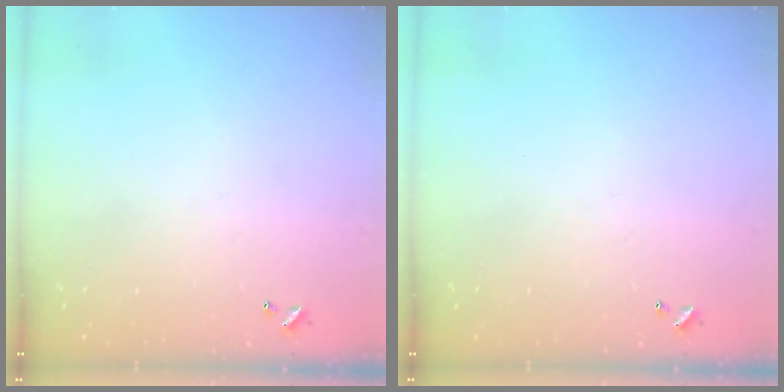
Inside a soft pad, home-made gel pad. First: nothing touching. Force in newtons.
{"total": 0.0}